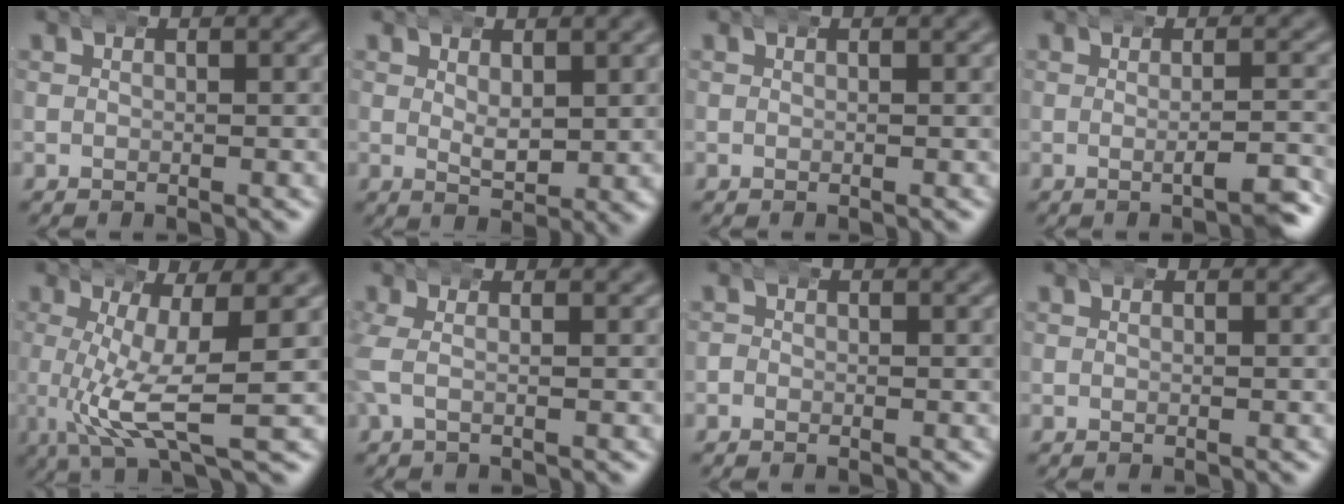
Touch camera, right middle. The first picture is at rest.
{"total": 2.4, "force": [1.2, 0.7, 1.9], "torque": [-0.026, -0.006, 0.025]}
{"total": 0.0}
{"total": 2.4, "force": [-1.1, -0.2, 2.1], "torque": [-0.027, 0.008, -0.027]}
{"total": 6.3, "force": [0.3, 1.2, 6.2], "torque": [-0.117, -0.012, 0.007]}
{"total": 1.7, "force": [0.0, 0.4, 1.7], "torque": [-0.044, 0.004, 0.000]}
{"total": 0.5, "force": [-0.4, 0.3, 0.0], "torque": [0.003, -0.001, -0.008]}
{"total": 0.0}